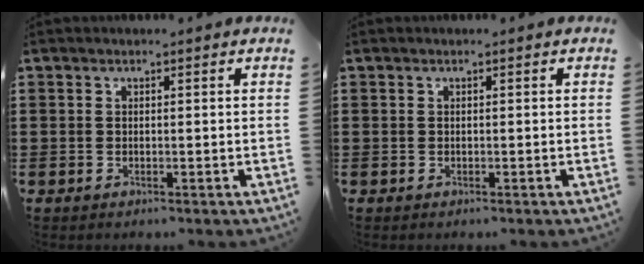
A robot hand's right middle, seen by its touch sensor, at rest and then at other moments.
{"total": 0.0}